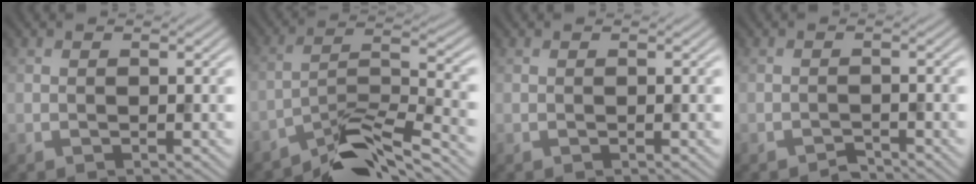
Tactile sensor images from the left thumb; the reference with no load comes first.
{"total": 9.0, "force": [-7.1, 2.2, 5.1], "torque": [-0.086, 0.006, -0.139]}
{"total": 0.0}
{"total": 1.2, "force": [-1.2, 0.2, 0.3], "torque": [-0.003, 0.004, -0.026]}